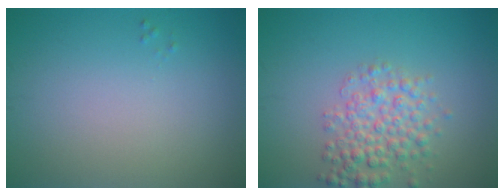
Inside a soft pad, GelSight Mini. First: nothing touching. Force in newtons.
{"total": 4.0, "press": 4.0, "slide": 0.1}